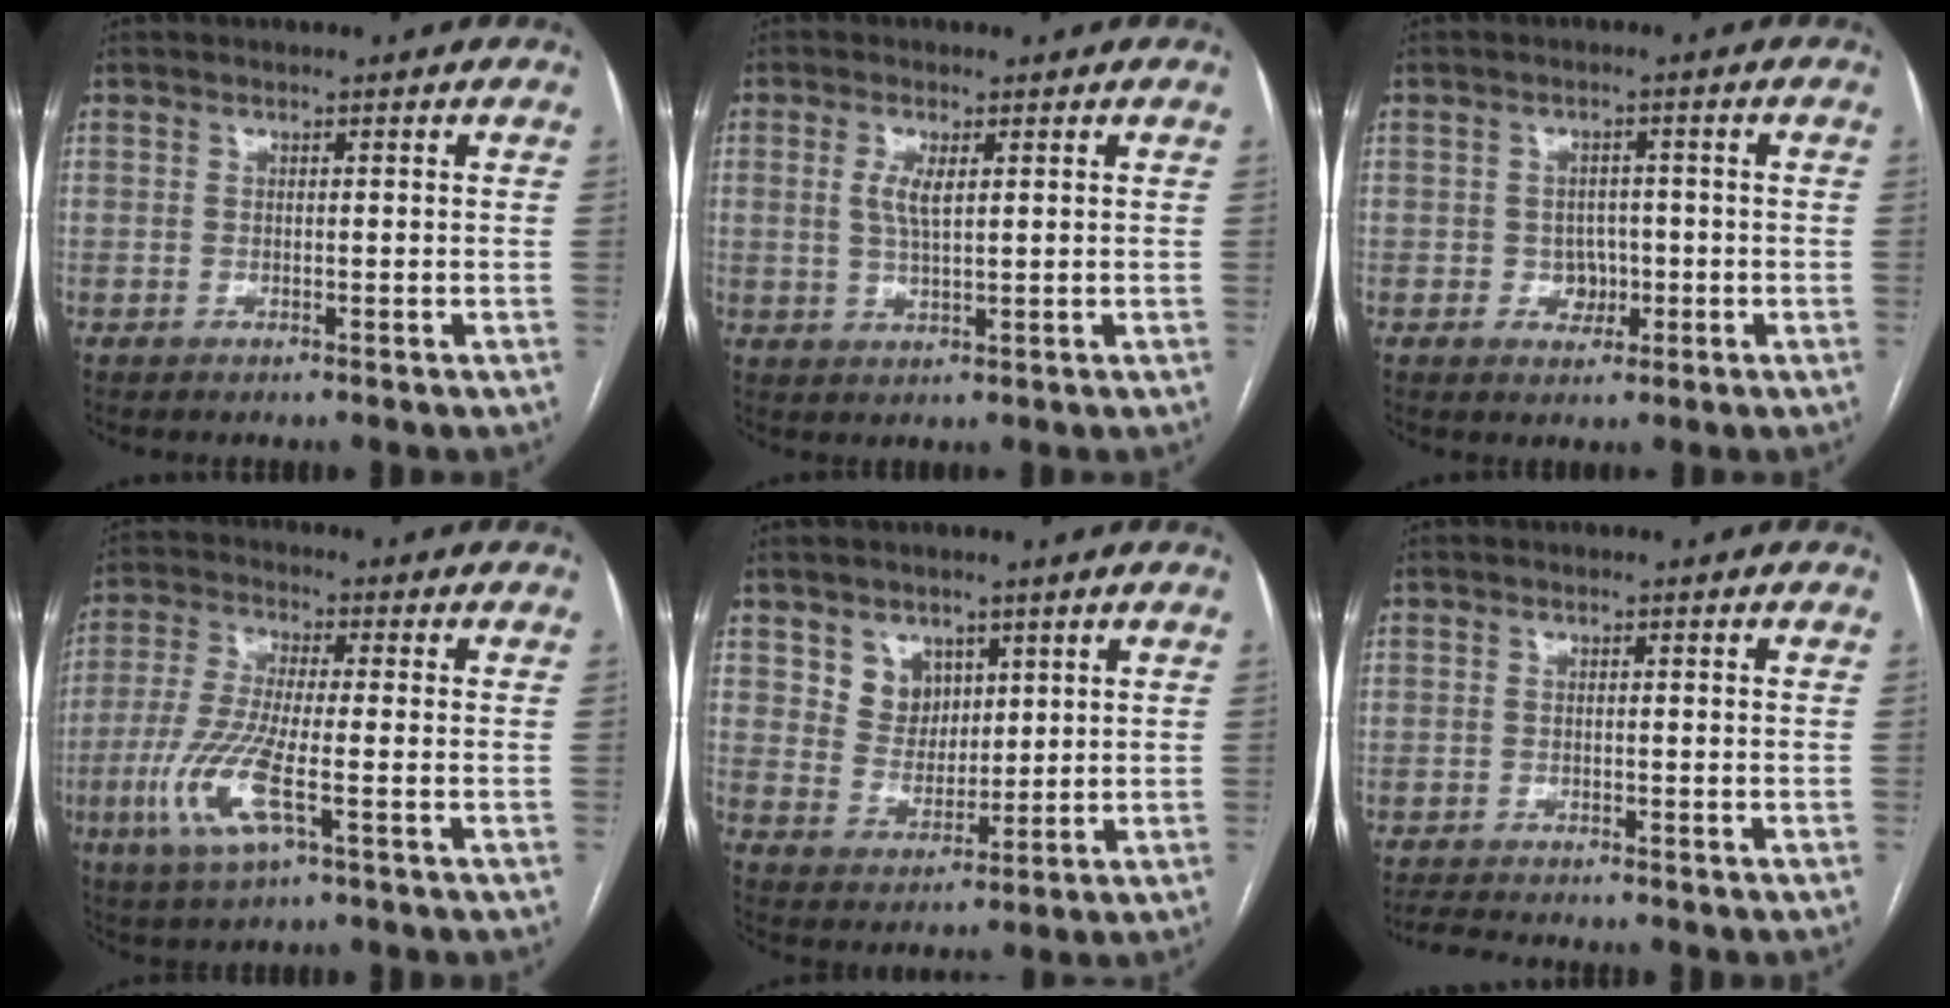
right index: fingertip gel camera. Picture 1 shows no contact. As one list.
[{"total": 3.6, "force": [1.0, 1.0, 3.2], "torque": [-0.069, -0.002, 0.022]}, {"total": 3.3, "force": [-0.8, 2.8, 1.5], "torque": [-0.015, 0.008, -0.005]}, {"total": 10.2, "force": [-3.4, 1.4, 9.5], "torque": [-0.210, -0.013, -0.069]}, {"total": 5.7, "force": [3.1, 4.5, 1.6], "torque": [-0.031, 0.006, 0.064]}, {"total": 3.1, "force": [-3.0, 0.2, 0.8], "torque": [-0.015, -0.013, -0.049]}]